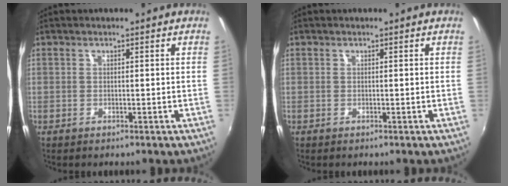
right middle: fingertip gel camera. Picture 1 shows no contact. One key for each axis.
{"total": 0.0}